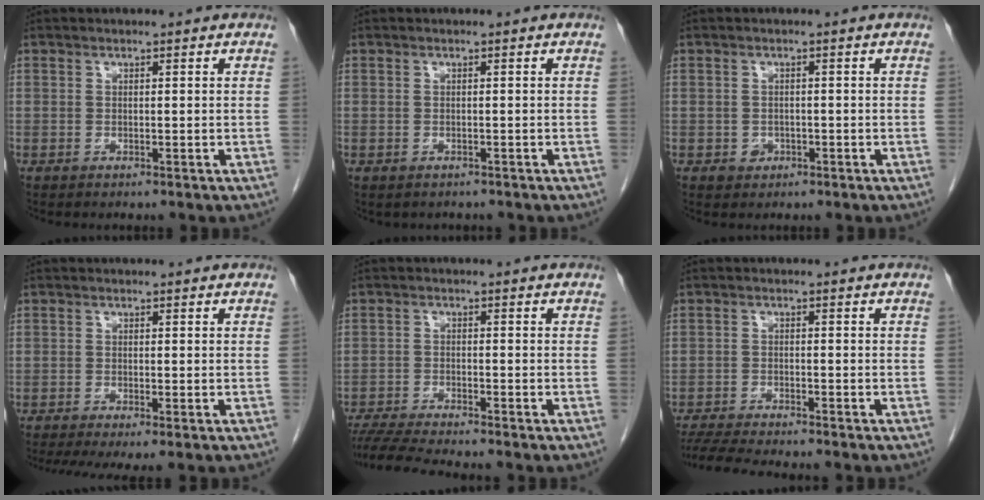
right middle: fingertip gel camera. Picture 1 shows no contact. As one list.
[{"total": 1.1, "force": [-0.9, 0.6, 0.1], "torque": [-0.008, -0.001, -0.011]}, {"total": 1.6, "force": [-0.6, 1.4, 0.5], "torque": [-0.006, 0.005, -0.005]}, {"total": 5.4, "force": [-3.9, 0.7, 3.7], "torque": [-0.056, -0.017, -0.066]}, {"total": 7.2, "force": [-6.6, -0.9, 2.8], "torque": [-0.046, -0.020, -0.115]}, {"total": 8.2, "force": [-7.5, 0.0, 3.5], "torque": [-0.056, -0.017, -0.122]}]